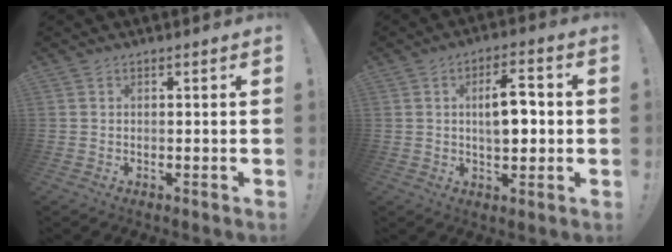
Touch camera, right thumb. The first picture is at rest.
{"total": 9.3, "force": [0.5, 4.4, 8.1], "torque": [-0.121, 0.003, 0.002]}